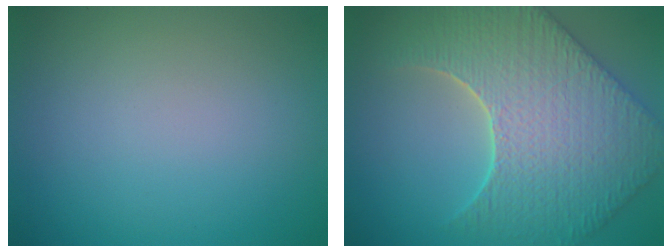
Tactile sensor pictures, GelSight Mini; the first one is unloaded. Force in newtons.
{"total": 8.5, "press": 7.2, "slide": 4.6}